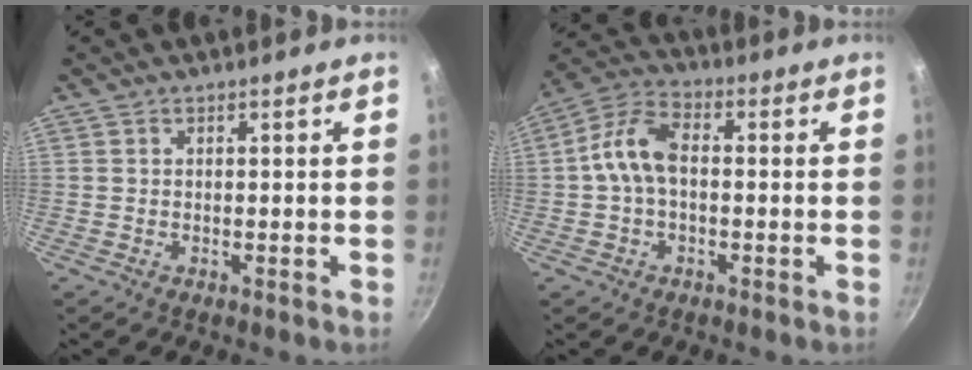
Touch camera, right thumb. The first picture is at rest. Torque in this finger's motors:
{"motor_torque": [-0.10, 0.75, -0.03, 0.03, 0.26]}